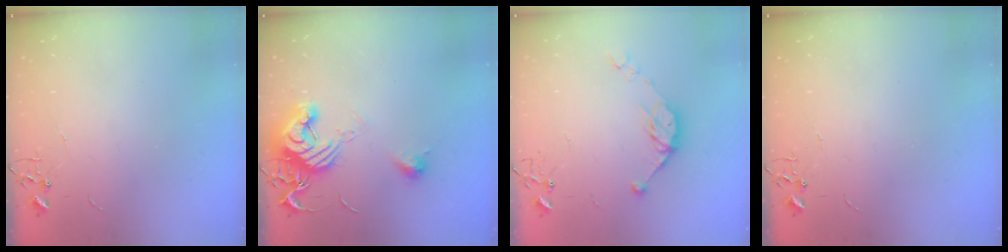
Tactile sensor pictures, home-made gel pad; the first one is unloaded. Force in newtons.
{"total": 14.7, "press": 14.7, "slide": 0.7}
{"total": 9.8, "press": 9.8, "slide": 0.8}
{"total": 0.0}